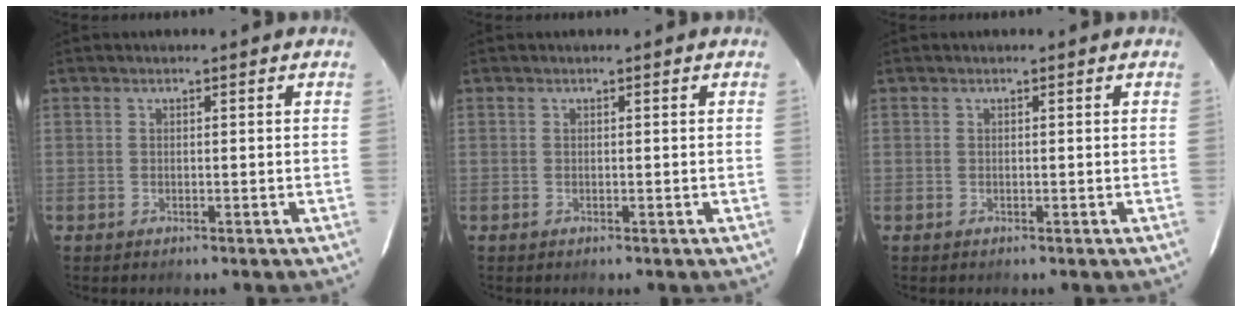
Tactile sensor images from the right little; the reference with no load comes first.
{"total": 0.0}
{"total": 0.0}